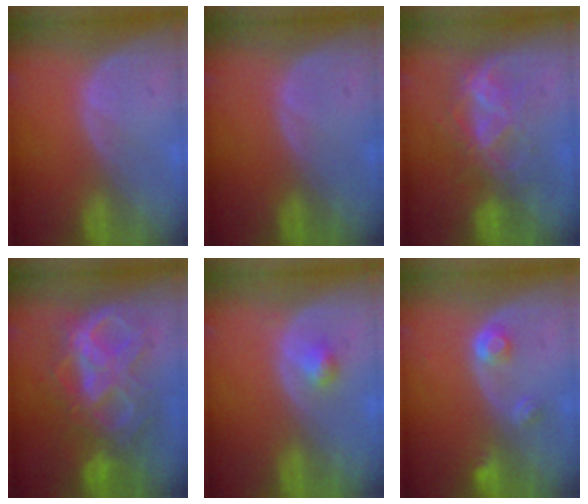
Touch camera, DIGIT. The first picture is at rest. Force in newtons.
{"total": 0.0}
{"total": 6.9, "press": 6.0, "slide": 3.5}
{"total": 10.5, "press": 10.5, "slide": 1.2}
{"total": 1.7, "press": 1.7, "slide": 0.2}
{"total": 2.9, "press": 2.7, "slide": 1.0}